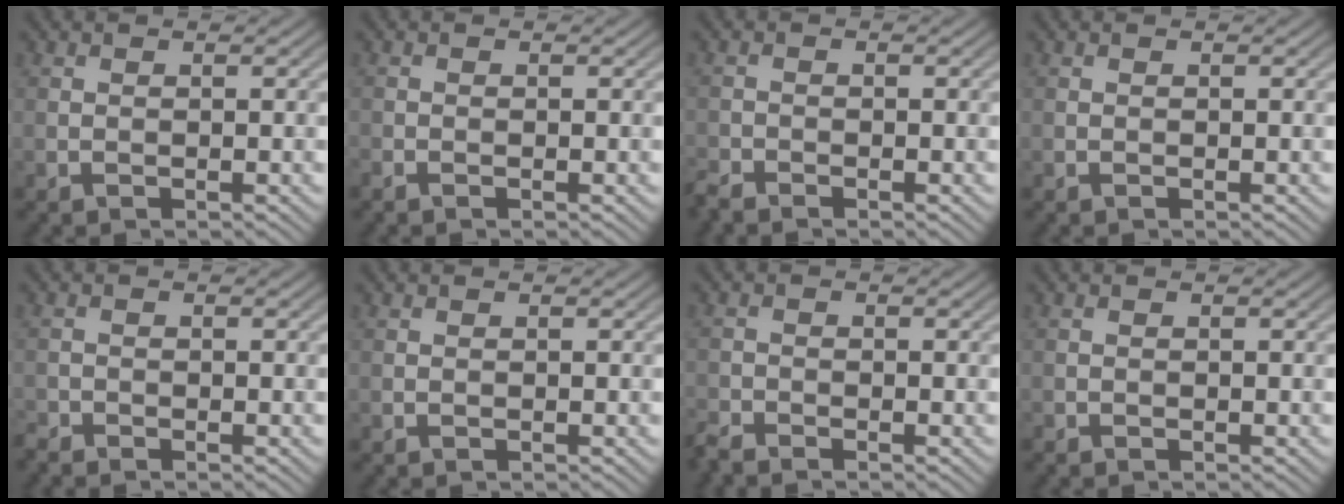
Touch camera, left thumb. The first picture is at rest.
{"total": 0.7, "force": [-0.6, 0.3, 0.2], "torque": [-0.006, -0.003, -0.014]}
{"total": 1.9, "force": [-1.8, 0.5, 0.4], "torque": [-0.012, -0.008, -0.044]}
{"total": 0.0}
{"total": 1.4, "force": [-1.3, 0.4, 0.2], "torque": [-0.006, -0.005, -0.033]}
{"total": 0.0}
{"total": 2.2, "force": [-2.1, 0.4, 0.5], "torque": [-0.015, -0.009, -0.051]}
{"total": 0.0}